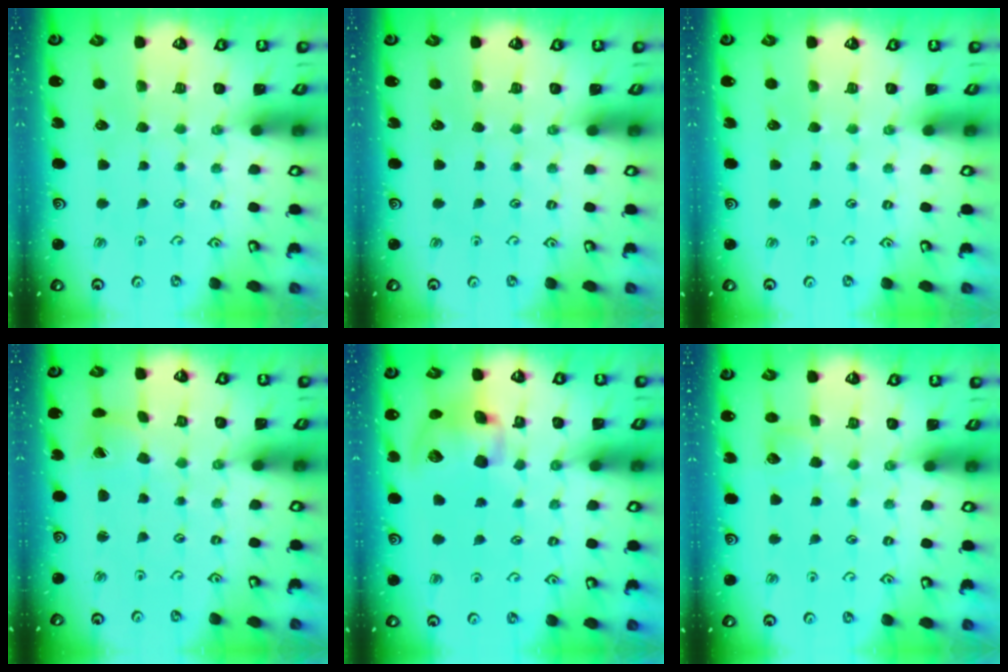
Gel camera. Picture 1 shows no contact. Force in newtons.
{"total": 0.0}
{"total": 0.0}
{"total": 1.9, "press": 1.9, "slide": 0.2}
{"total": 12.4, "press": 12.3, "slide": 1.7}
{"total": 3.1, "press": 3.0, "slide": 0.3}